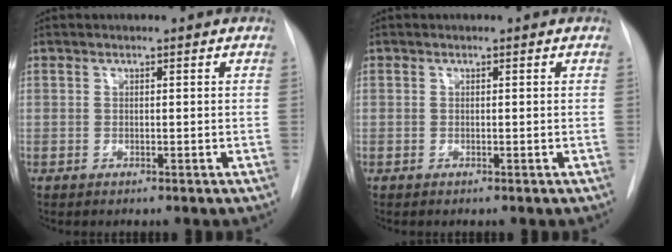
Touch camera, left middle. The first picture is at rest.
{"total": 0.0}